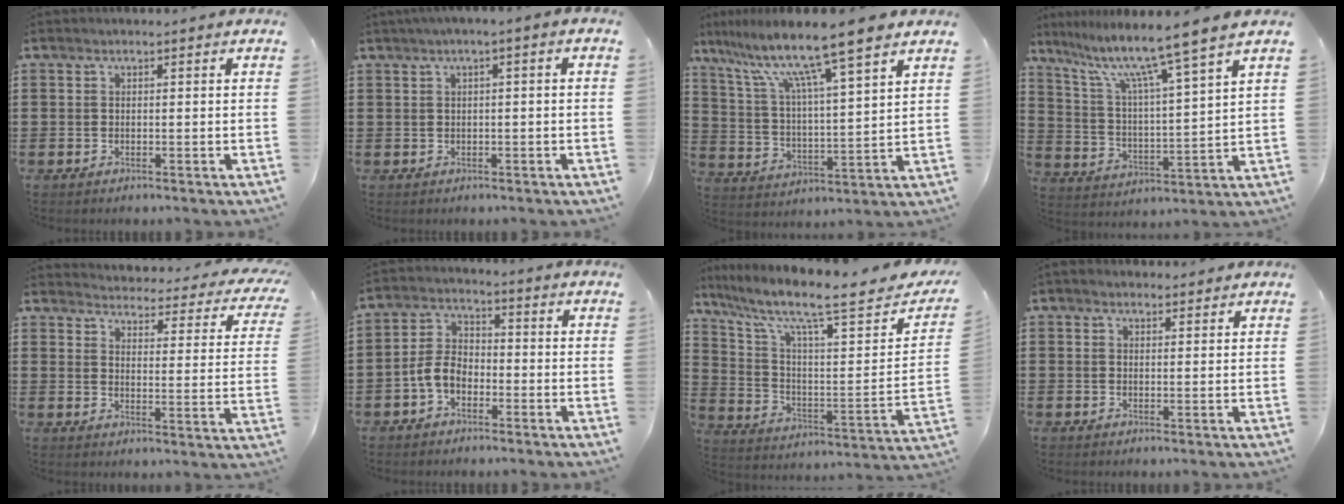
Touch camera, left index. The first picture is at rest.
{"total": 1.5, "force": [-0.4, 0.1, 1.4], "torque": [-0.022, -0.003, -0.009]}
{"total": 11.0, "force": [8.7, -0.1, 6.8], "torque": [-0.163, -0.048, 0.141]}
{"total": 9.6, "force": [7.8, -0.9, 5.5], "torque": [-0.138, -0.052, 0.123]}
{"total": 3.3, "force": [3.2, 0.0, 0.8], "torque": [-0.028, -0.036, 0.048]}
{"total": 5.0, "force": [-2.3, 3.1, 3.1], "torque": [-0.085, 0.005, -0.053]}
{"total": 10.1, "force": [7.7, 1.8, 6.3], "torque": [-0.140, -0.058, 0.120]}
{"total": 1.5, "force": [1.3, 0.6, 0.3], "torque": [-0.008, 0.006, 0.026]}